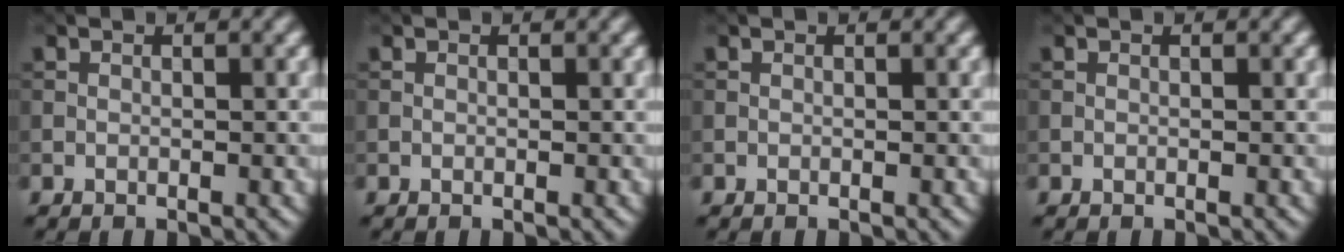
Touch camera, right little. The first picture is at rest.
{"total": 0.0}
{"total": 0.0}
{"total": 0.0}